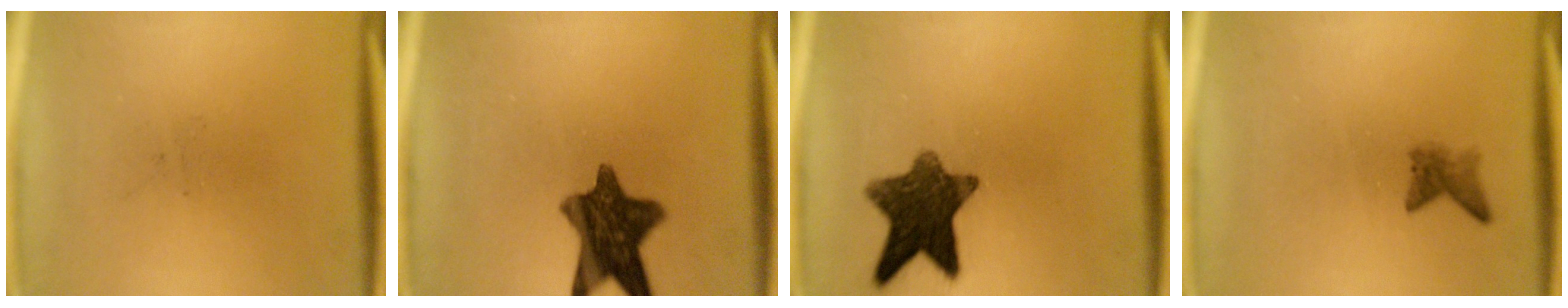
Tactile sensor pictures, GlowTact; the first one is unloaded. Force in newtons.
{"total": 11.0}
{"total": 10.8}
{"total": 1.9}